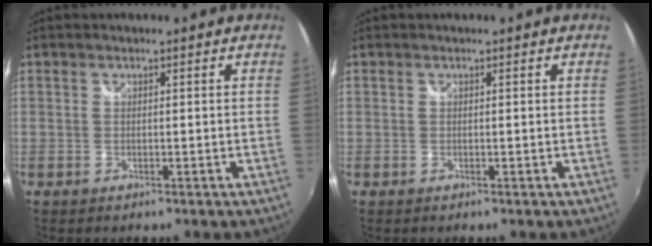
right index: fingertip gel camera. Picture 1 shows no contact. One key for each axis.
{"total": 0.0}